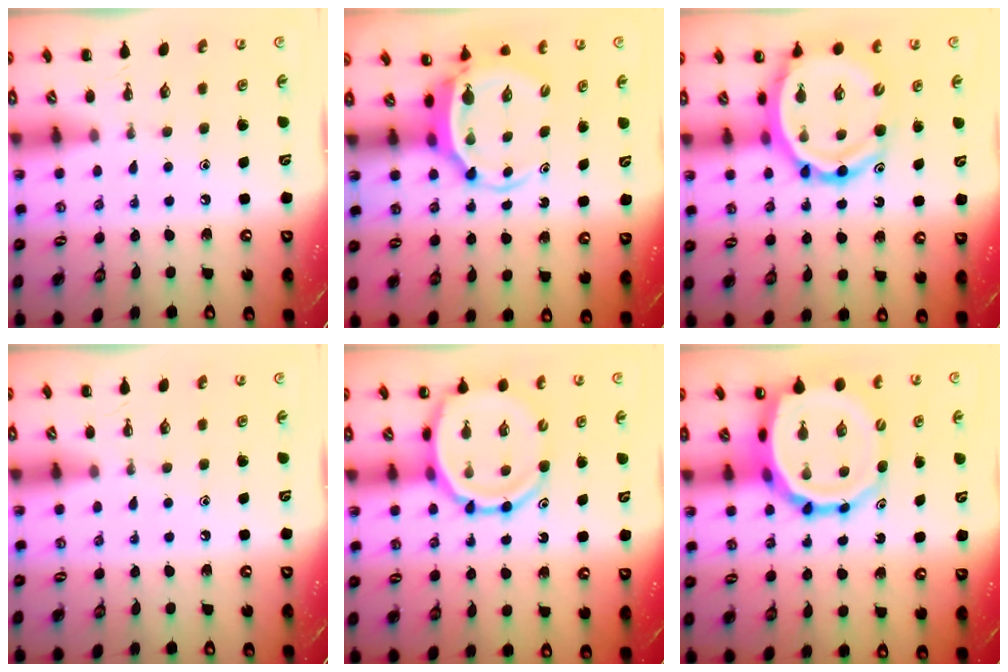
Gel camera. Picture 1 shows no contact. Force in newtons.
{"total": 5.1, "press": 5.0, "slide": 1.0}
{"total": 16.6, "press": 16.0, "slide": 4.4}
{"total": 0.0}
{"total": 12.5, "press": 11.9, "slide": 3.9}
{"total": 13.1, "press": 12.6, "slide": 3.5}